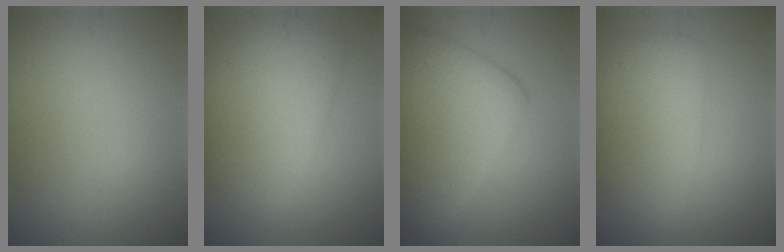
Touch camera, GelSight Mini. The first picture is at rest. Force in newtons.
{"total": 7.4, "press": 7.4, "slide": 0.3}
{"total": 8.5, "press": 8.5, "slide": 0.2}
{"total": 5.8, "press": 5.8, "slide": 0.3}